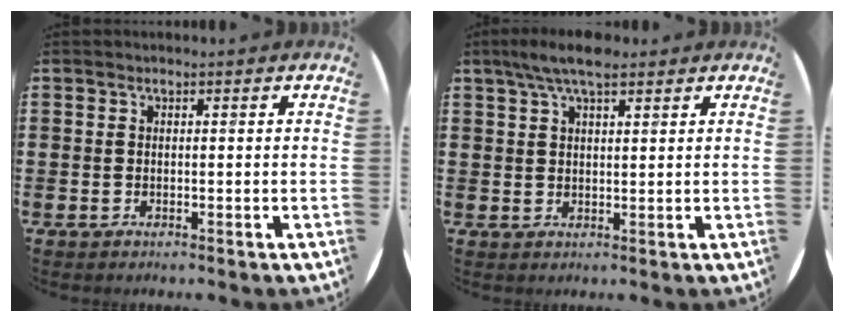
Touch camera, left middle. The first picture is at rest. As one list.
[{"total": 5.1, "force": [3.7, 1.5, 3.2], "torque": [-0.062, 0.003, 0.064]}]